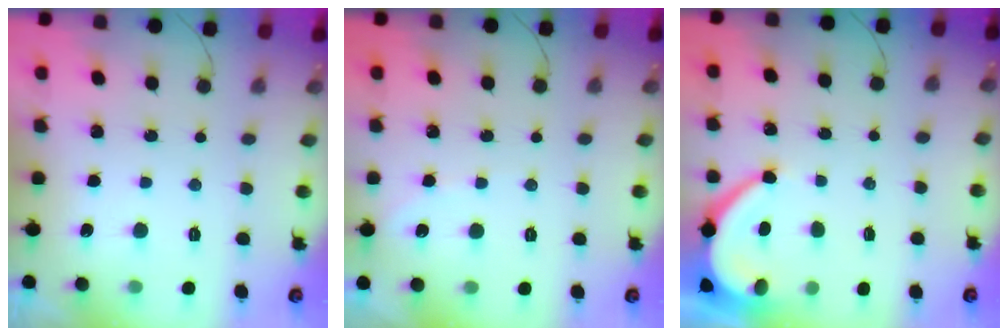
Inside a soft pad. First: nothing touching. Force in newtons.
{"total": 2.4, "press": 2.4, "slide": 0.4}
{"total": 6.6, "press": 6.6, "slide": 0.4}